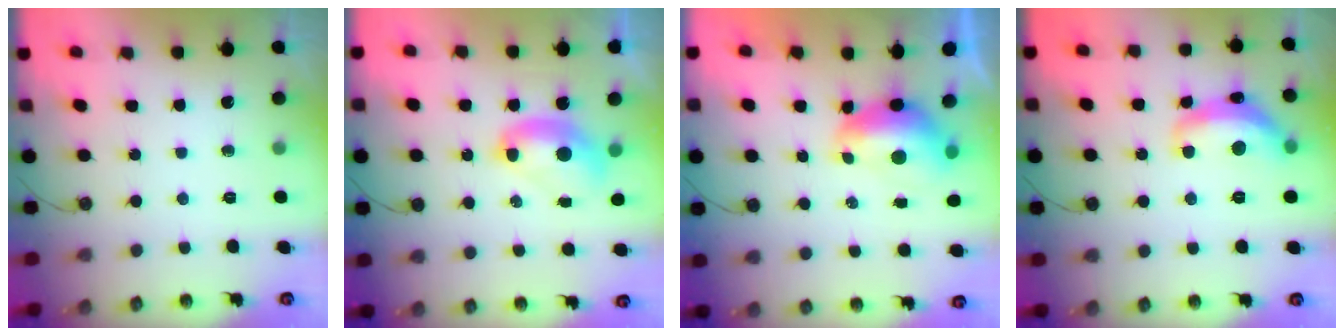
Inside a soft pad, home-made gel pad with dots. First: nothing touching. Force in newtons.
{"total": 2.6, "press": 2.6, "slide": 0.1}
{"total": 1.6, "press": 1.5, "slide": 0.6}
{"total": 7.9, "press": 7.9, "slide": 0.9}